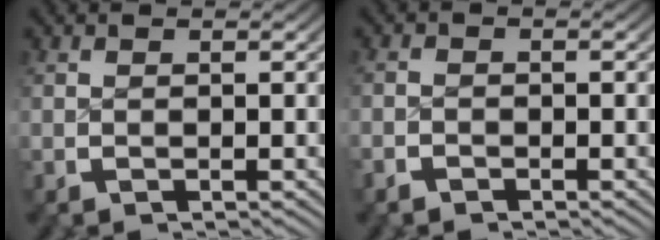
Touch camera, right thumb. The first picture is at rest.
{"total": 1.1, "force": [-1.0, 0.6, 0.1], "torque": [0.001, -0.001, -0.023]}